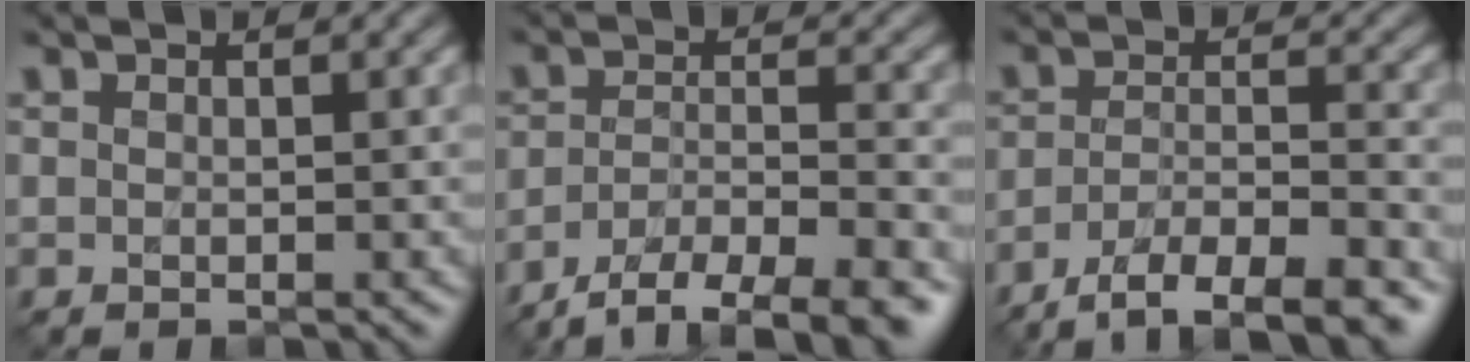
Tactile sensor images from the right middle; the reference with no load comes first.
{"total": 8.8, "force": [-6.9, 2.5, 5.0], "torque": [-0.077, -0.013, -0.111]}
{"total": 8.2, "force": [-6.3, 2.1, 4.9], "torque": [-0.076, -0.007, -0.101]}